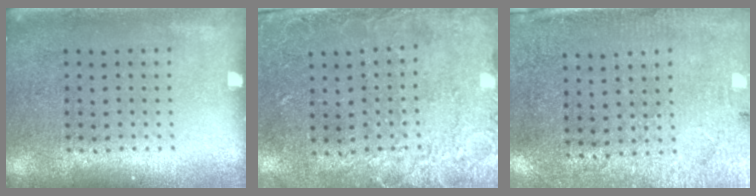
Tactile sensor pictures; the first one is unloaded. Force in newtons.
{"total": 2.6, "press": 1.9, "slide": 1.8}
{"total": 2.7, "press": 2.3, "slide": 1.4}